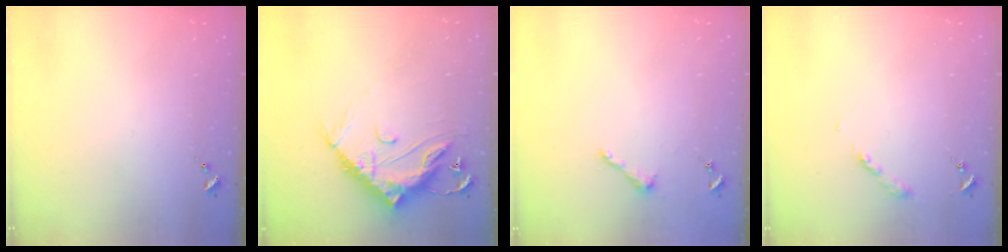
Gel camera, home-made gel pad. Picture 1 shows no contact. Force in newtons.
{"total": 15.2, "press": 15.2, "slide": 1.0}
{"total": 3.9, "press": 3.9, "slide": 0.3}
{"total": 2.7, "press": 2.6, "slide": 0.3}